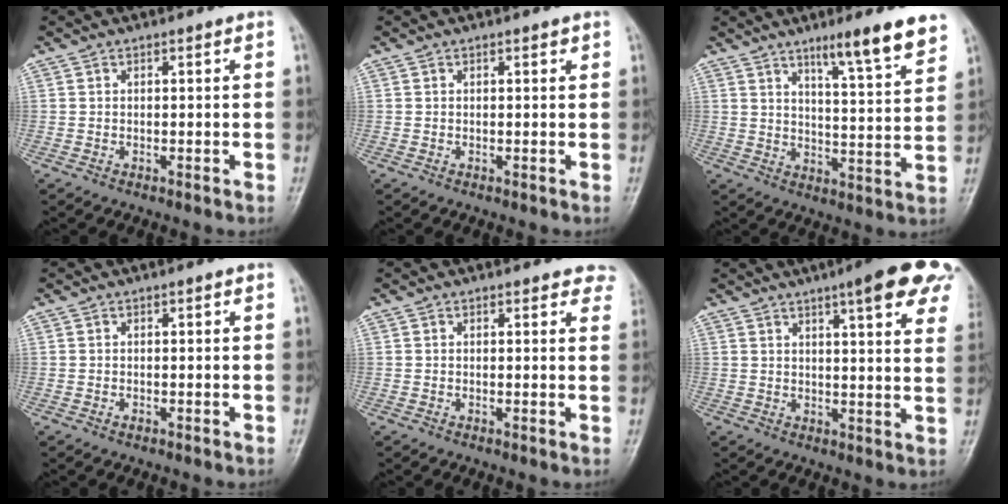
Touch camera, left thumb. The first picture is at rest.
{"total": 0.8, "force": [0.4, 0.4, 0.5], "torque": [-0.003, -0.001, 0.003]}
{"total": 11.3, "force": [7.9, 1.2, 8.0], "torque": [-0.105, -0.050, 0.119]}
{"total": 0.7, "force": [-0.3, 0.5, 0.5], "torque": [-0.006, 0.004, -0.006]}
{"total": 3.9, "force": [3.4, 1.8, 0.5], "torque": [0.033, -0.013, 0.014]}
{"total": 16.1, "force": [9.5, 3.3, 12.5], "torque": [-0.139, -0.025, 0.107]}